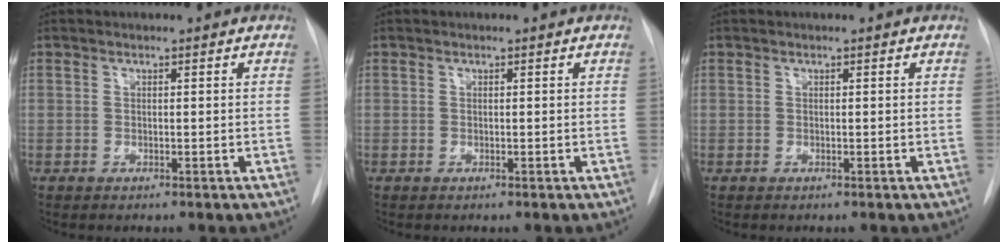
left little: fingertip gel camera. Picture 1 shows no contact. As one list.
[{"total": 0.0}, {"total": 0.0}]